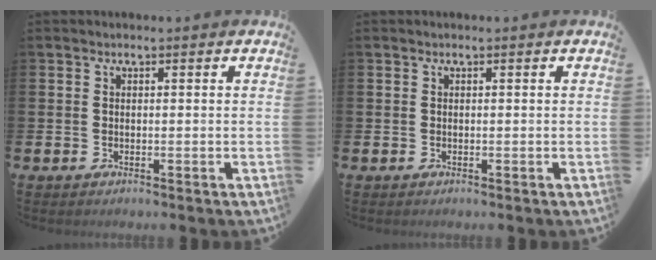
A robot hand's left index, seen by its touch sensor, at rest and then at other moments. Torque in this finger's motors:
{"motor_torque": [-0.04, 0.03, 0.00, 0.01]}